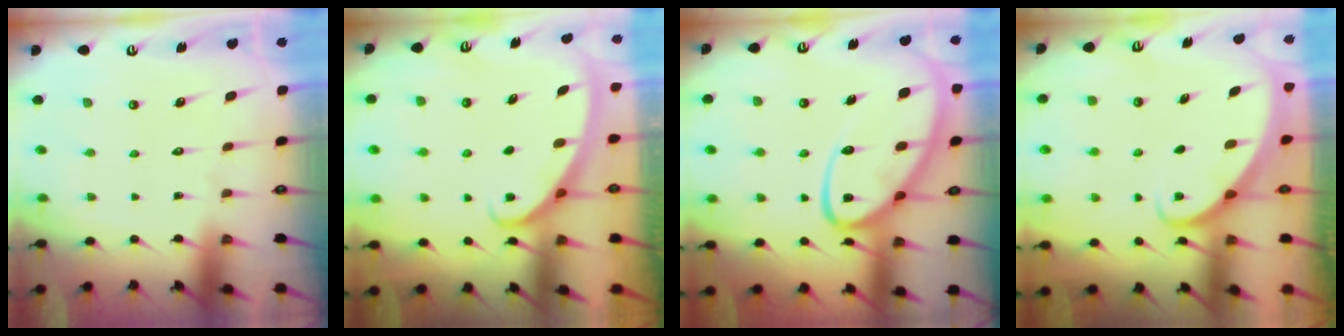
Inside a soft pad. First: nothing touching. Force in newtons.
{"total": 2.8, "press": 2.8, "slide": 0.4}
{"total": 15.8, "press": 15.7, "slide": 1.6}
{"total": 2.2, "press": 2.2, "slide": 0.2}